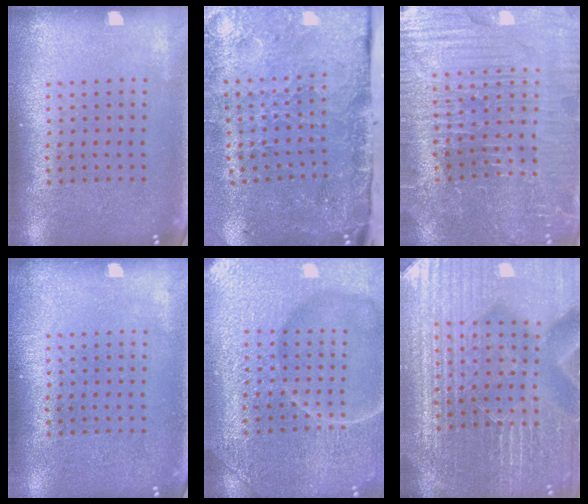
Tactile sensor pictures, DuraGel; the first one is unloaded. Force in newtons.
{"total": 5.0, "press": 3.7, "slide": 3.4}
{"total": 4.2, "press": 4.2, "slide": 0.7}
{"total": 0.5, "press": 0.5, "slide": 0.1}
{"total": 6.9, "press": 6.9, "slide": 0.7}
{"total": 6.0, "press": 5.5, "slide": 2.5}